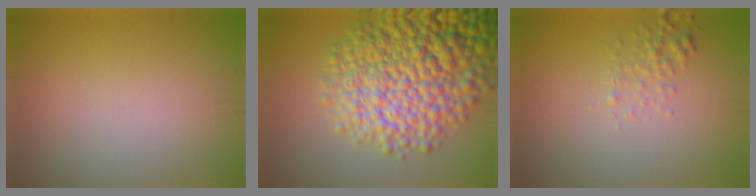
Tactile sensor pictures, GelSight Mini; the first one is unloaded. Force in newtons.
{"total": 13.4, "press": 13.4, "slide": 0.4}
{"total": 1.6, "press": 1.5, "slide": 0.2}